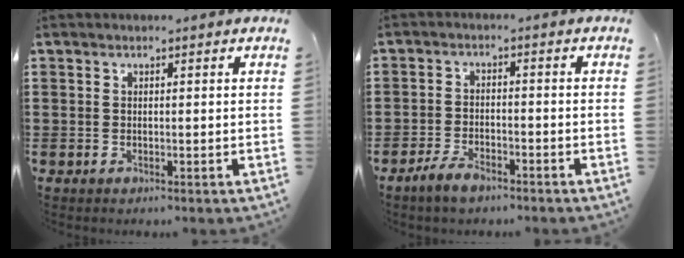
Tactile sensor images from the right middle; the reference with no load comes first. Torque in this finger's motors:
{"motor_torque": [2.14, 0.00, 0.36, 0.09]}